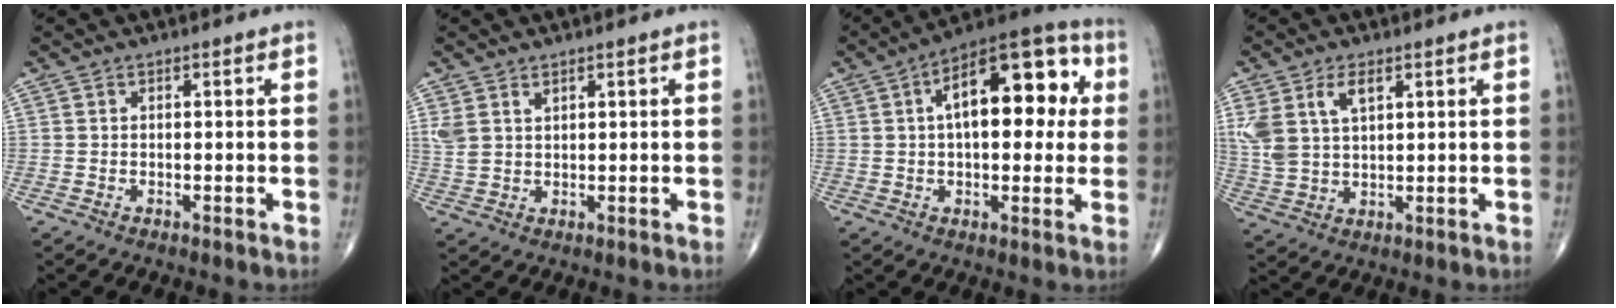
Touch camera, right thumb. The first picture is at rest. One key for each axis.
{"total": 3.3, "fx": 1.8, "fy": 1.9, "fz": 1.9, "tx": -0.040, "ty": -0.003, "tz": 0.047}
{"total": 18.6, "fx": 3.9, "fy": 9.0, "fz": 15.8, "tx": -0.195, "ty": 0.029, "tz": 0.045}
{"total": 8.3, "fx": 3.6, "fy": 4.5, "fz": 6.0, "tx": -0.128, "ty": -0.003, "tz": 0.077}